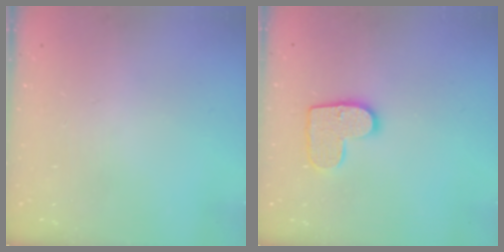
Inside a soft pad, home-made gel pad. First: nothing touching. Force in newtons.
{"total": 10.4, "press": 10.4, "slide": 0.5}